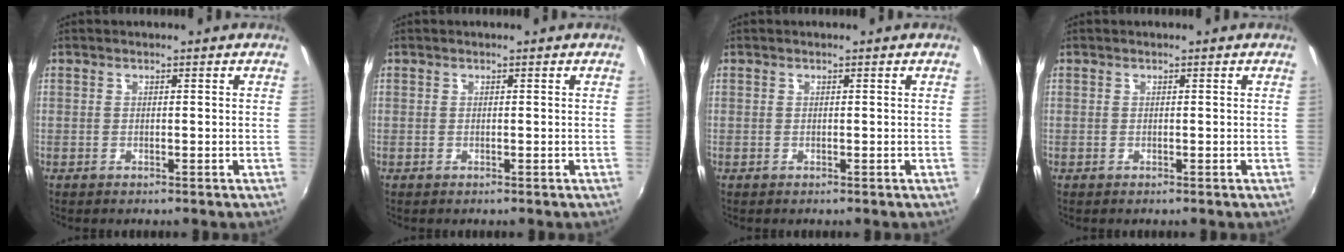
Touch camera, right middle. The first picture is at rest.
{"total": 0.0}
{"total": 0.0}
{"total": 0.0}